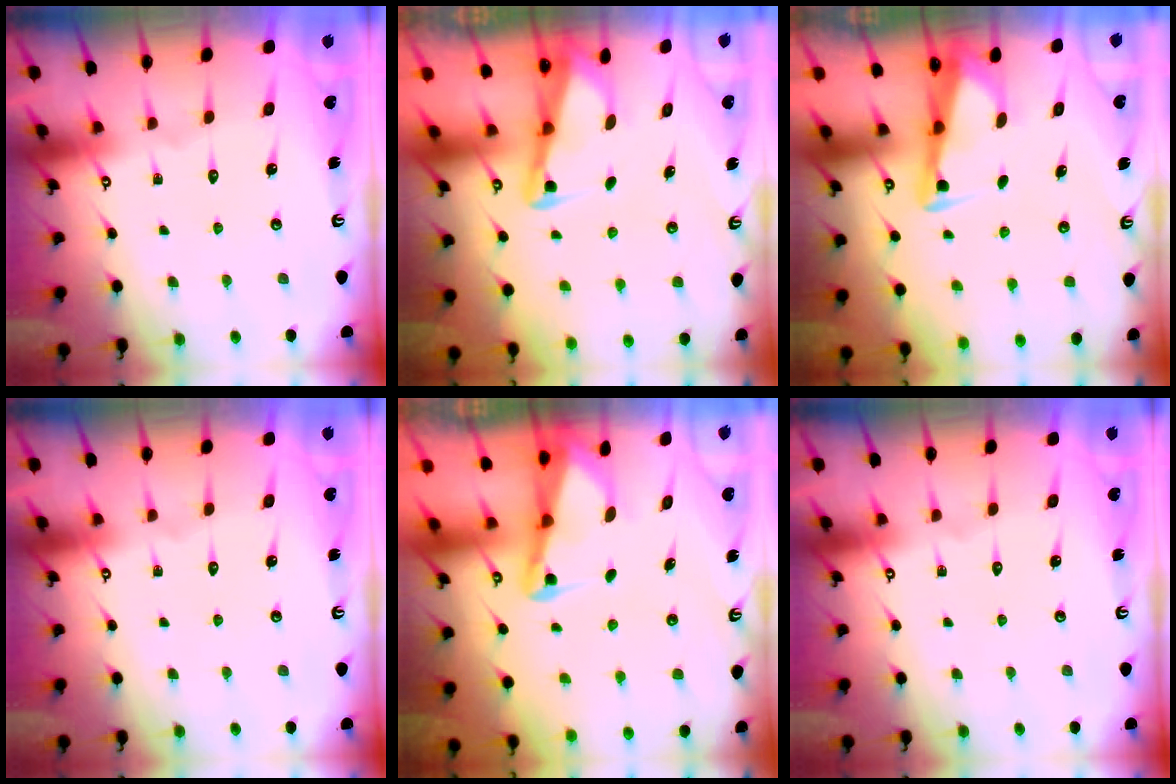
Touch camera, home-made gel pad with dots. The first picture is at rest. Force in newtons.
{"total": 2.9, "press": 2.9, "slide": 0.3}
{"total": 2.8, "press": 2.7, "slide": 0.4}
{"total": 0.0}
{"total": 2.5, "press": 2.4, "slide": 0.6}
{"total": 0.0}